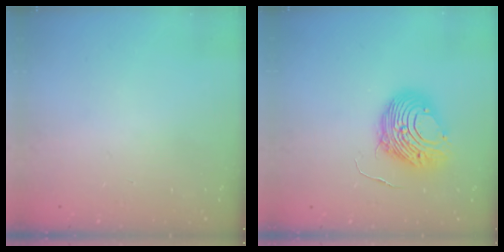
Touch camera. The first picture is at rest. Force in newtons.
{"total": 10.6, "press": 10.6, "slide": 0.8}